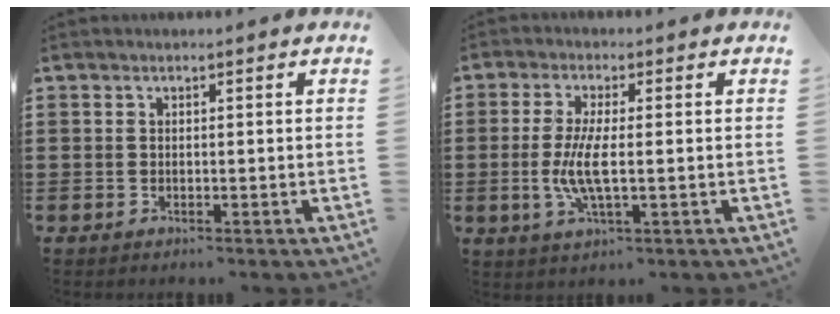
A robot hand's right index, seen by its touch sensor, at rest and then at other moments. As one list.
[{"total": 5.9, "force": [-0.8, 1.3, 5.7], "torque": [-0.128, -0.010, -0.023]}]